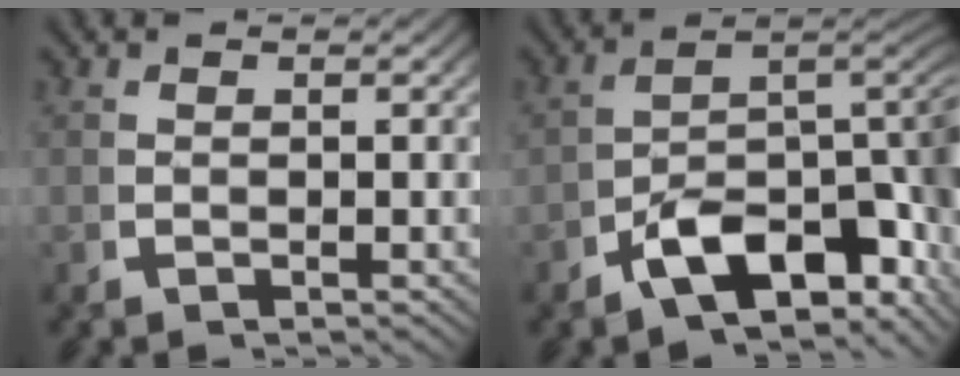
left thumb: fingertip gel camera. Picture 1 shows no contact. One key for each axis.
{"total": 14.6, "fx": -2.3, "fy": 9.2, "fz": 11.1, "tx": -0.165, "ty": -0.027, "tz": -0.037}